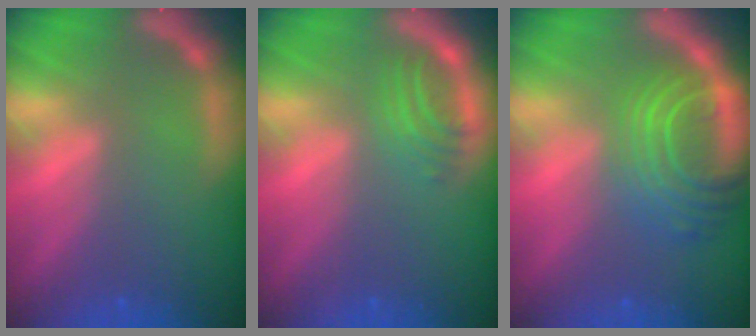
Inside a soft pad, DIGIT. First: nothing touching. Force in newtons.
{"total": 2.9}
{"total": 9.0}